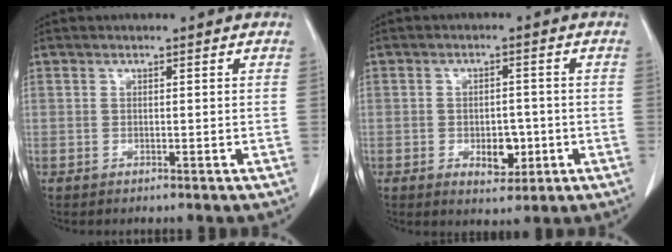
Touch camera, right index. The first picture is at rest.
{"total": 4.5, "force": [-1.3, 2.6, 3.5], "torque": [-0.041, 0.003, -0.007]}